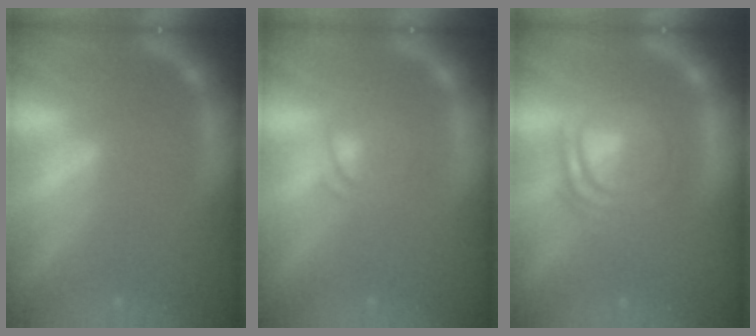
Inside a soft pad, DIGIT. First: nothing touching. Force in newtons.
{"total": 2.4}
{"total": 7.6}